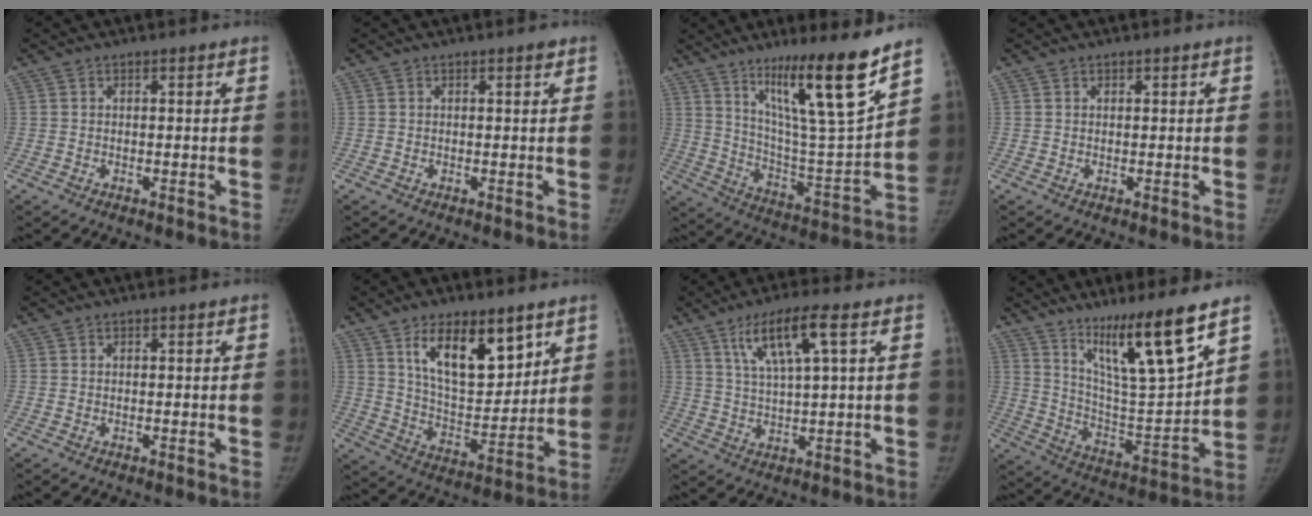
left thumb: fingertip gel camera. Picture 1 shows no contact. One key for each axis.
{"total": 0.8, "fx": 0.5, "fy": 0.2, "fz": 0.6, "tx": -0.009, "ty": -0.001, "tz": 0.006}
{"total": 20.6, "fx": 13.0, "fy": 1.9, "fz": 15.8, "tx": -0.232, "ty": -0.080, "tz": 0.224}
{"total": 0.0}
{"total": 0.0}
{"total": 16.7, "fx": 8.9, "fy": 7.5, "fz": 11.9, "tx": -0.150, "ty": -0.053, "tz": 0.163}
{"total": 9.5, "fx": 4.3, "fy": 1.3, "fz": 8.4, "tx": -0.165, "ty": -0.011, "tz": 0.084}
{"total": 17.9, "fx": 11.6, "fy": 2.0, "fz": 13.5, "tx": -0.204, "ty": -0.081, "tz": 0.210}